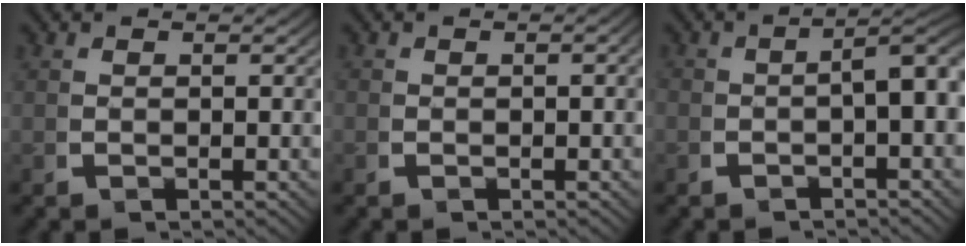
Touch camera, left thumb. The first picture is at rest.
{"total": 0.7, "force": [-0.3, 0.4, 0.4], "torque": [-0.007, -0.002, -0.007]}
{"total": 5.0, "force": [-0.7, 2.5, 4.3], "torque": [-0.054, 0.000, -0.011]}